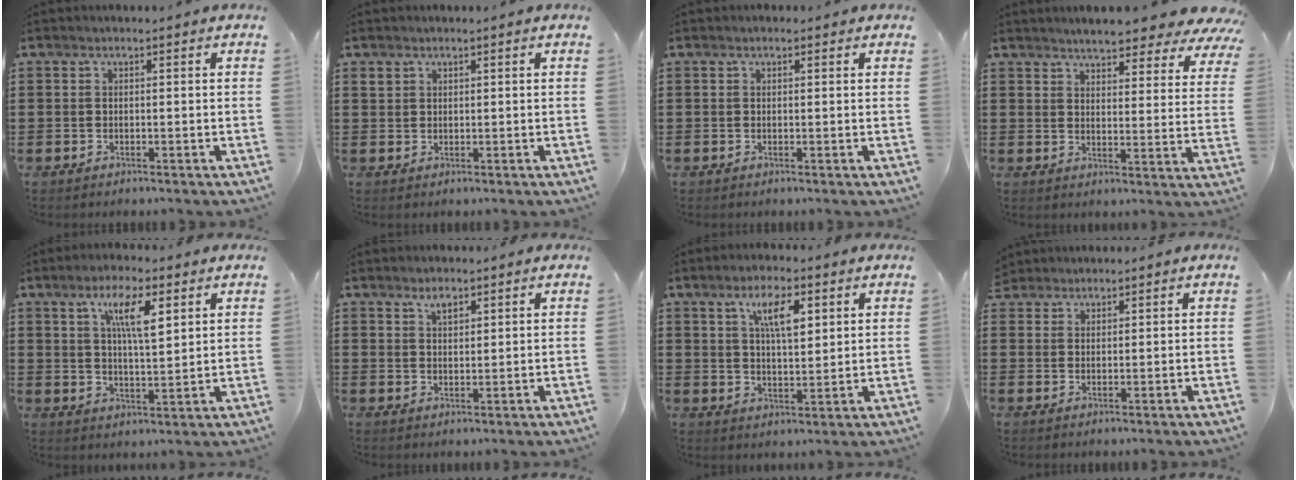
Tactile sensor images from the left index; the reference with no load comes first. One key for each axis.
{"total": 1.2, "fx": 0.9, "fy": 0.8, "fz": 0.2, "tx": -0.007, "ty": 0.003, "tz": 0.019}
{"total": 0.6, "fx": 0.3, "fy": 0.4, "fz": 0.4, "tx": -0.007, "ty": 0.005, "tz": 0.005}
{"total": 5.5, "fx": 5.1, "fy": 0.3, "fz": 2.0, "tx": -0.052, "ty": -0.031, "tz": 0.088}
{"total": 7.9, "fx": 4.0, "fy": 2.2, "fz": 6.5, "tx": -0.121, "ty": 0.003, "tz": 0.064}
{"total": 2.2, "fx": 1.8, "fy": 0.9, "fz": 1.0, "tx": -0.016, "ty": -0.001, "tz": 0.031}
{"total": 7.2, "fx": 3.6, "fy": 2.6, "fz": 5.6, "tx": -0.105, "ty": 0.004, "tz": 0.058}
{"total": 1.9, "fx": 1.7, "fy": 0.8, "fz": -0.1, "tx": -0.003, "ty": 0.005, "tz": 0.033}